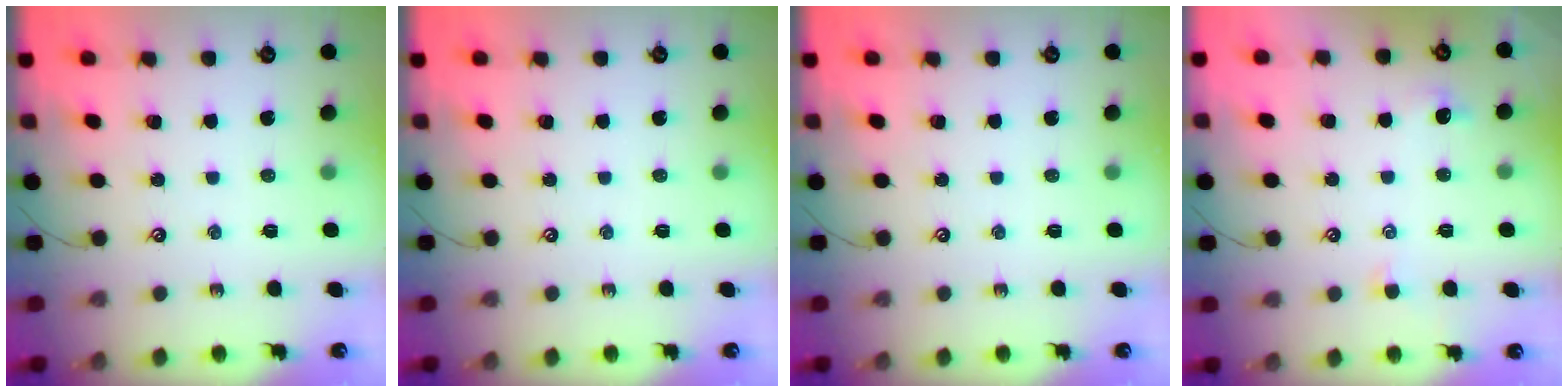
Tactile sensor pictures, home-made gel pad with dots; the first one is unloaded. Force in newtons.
{"total": 0.0}
{"total": 0.0}
{"total": 1.3, "press": 1.0, "slide": 0.8}